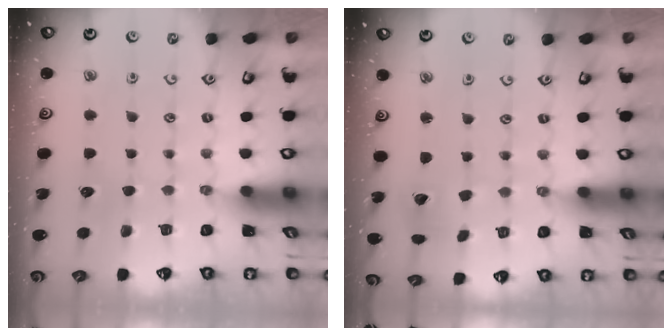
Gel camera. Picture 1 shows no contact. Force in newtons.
{"total": 2.6, "press": 2.6, "slide": 0.3}